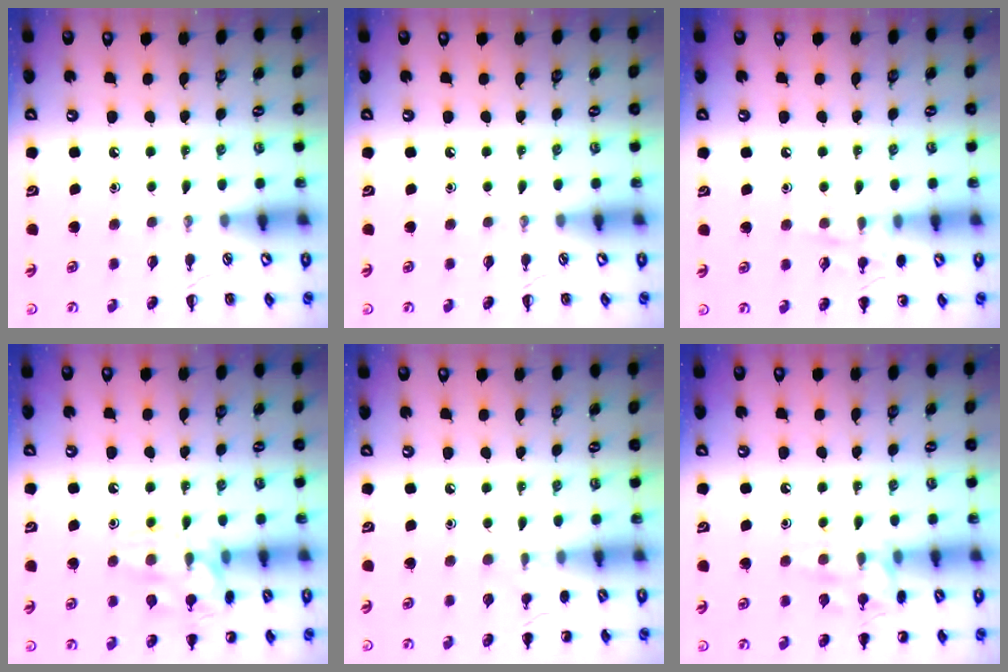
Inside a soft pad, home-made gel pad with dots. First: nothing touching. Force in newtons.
{"total": 0.0}
{"total": 8.2, "press": 8.1, "slide": 1.6}
{"total": 14.3, "press": 14.3, "slide": 1.0}
{"total": 5.9, "press": 5.7, "slide": 1.7}
{"total": 11.1, "press": 11.1, "slide": 0.5}